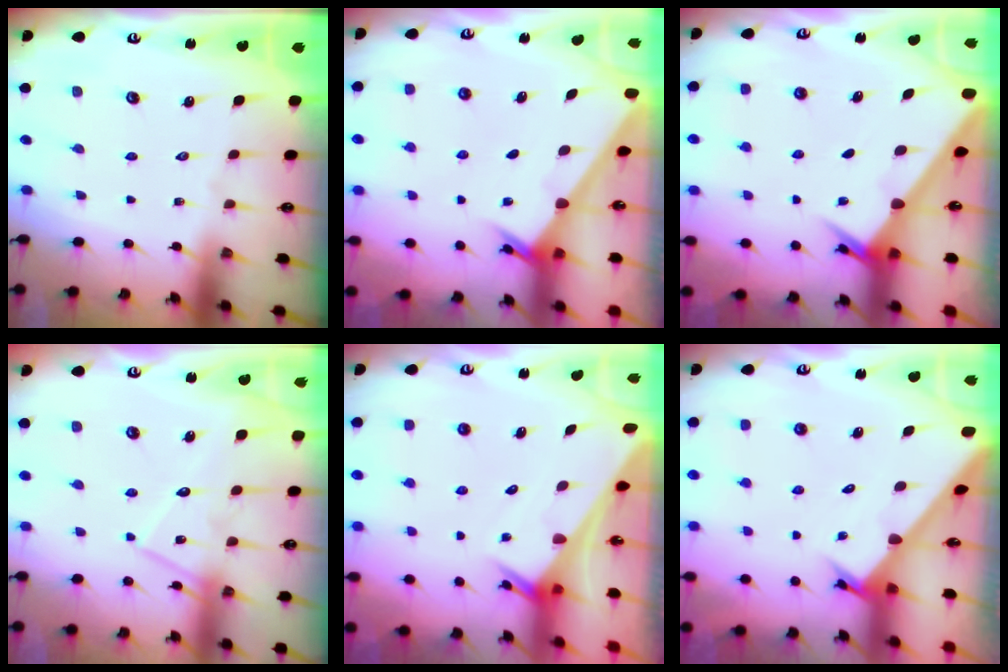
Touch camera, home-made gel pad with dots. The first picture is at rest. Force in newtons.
{"total": 2.4, "press": 2.4, "slide": 0.3}
{"total": 2.4, "press": 2.4, "slide": 0.3}
{"total": 12.2, "press": 12.2, "slide": 0.8}
{"total": 2.4, "press": 2.4, "slide": 0.2}
{"total": 2.7, "press": 2.7, "slide": 0.3}